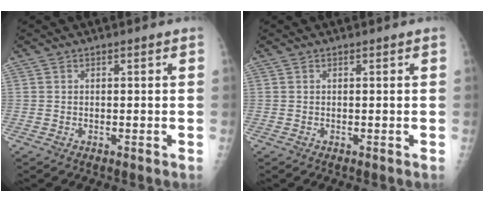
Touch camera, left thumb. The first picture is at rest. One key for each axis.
{"total": 0.0}